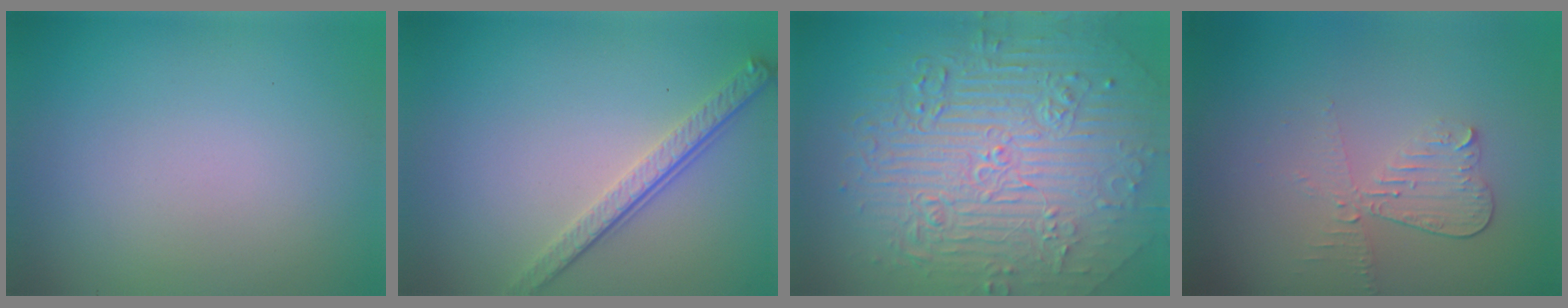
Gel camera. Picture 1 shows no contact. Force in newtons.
{"total": 3.8, "press": 2.7, "slide": 2.6}
{"total": 10.9, "press": 7.2, "slide": 8.3}
{"total": 2.5, "press": 2.3, "slide": 0.9}